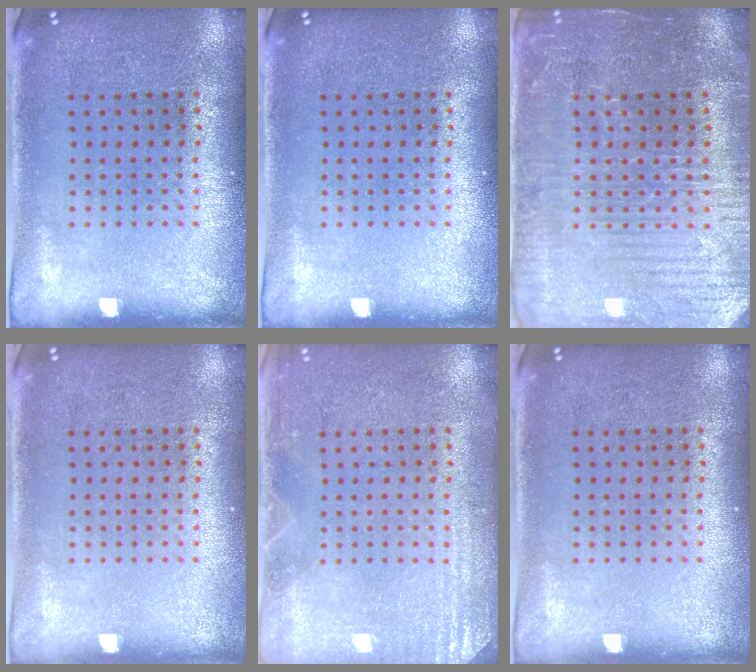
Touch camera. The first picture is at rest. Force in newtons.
{"total": 0.0}
{"total": 3.9, "press": 3.7, "slide": 1.1}
{"total": 0.0}
{"total": 2.7, "press": 2.7, "slide": 0.3}
{"total": 0.0}